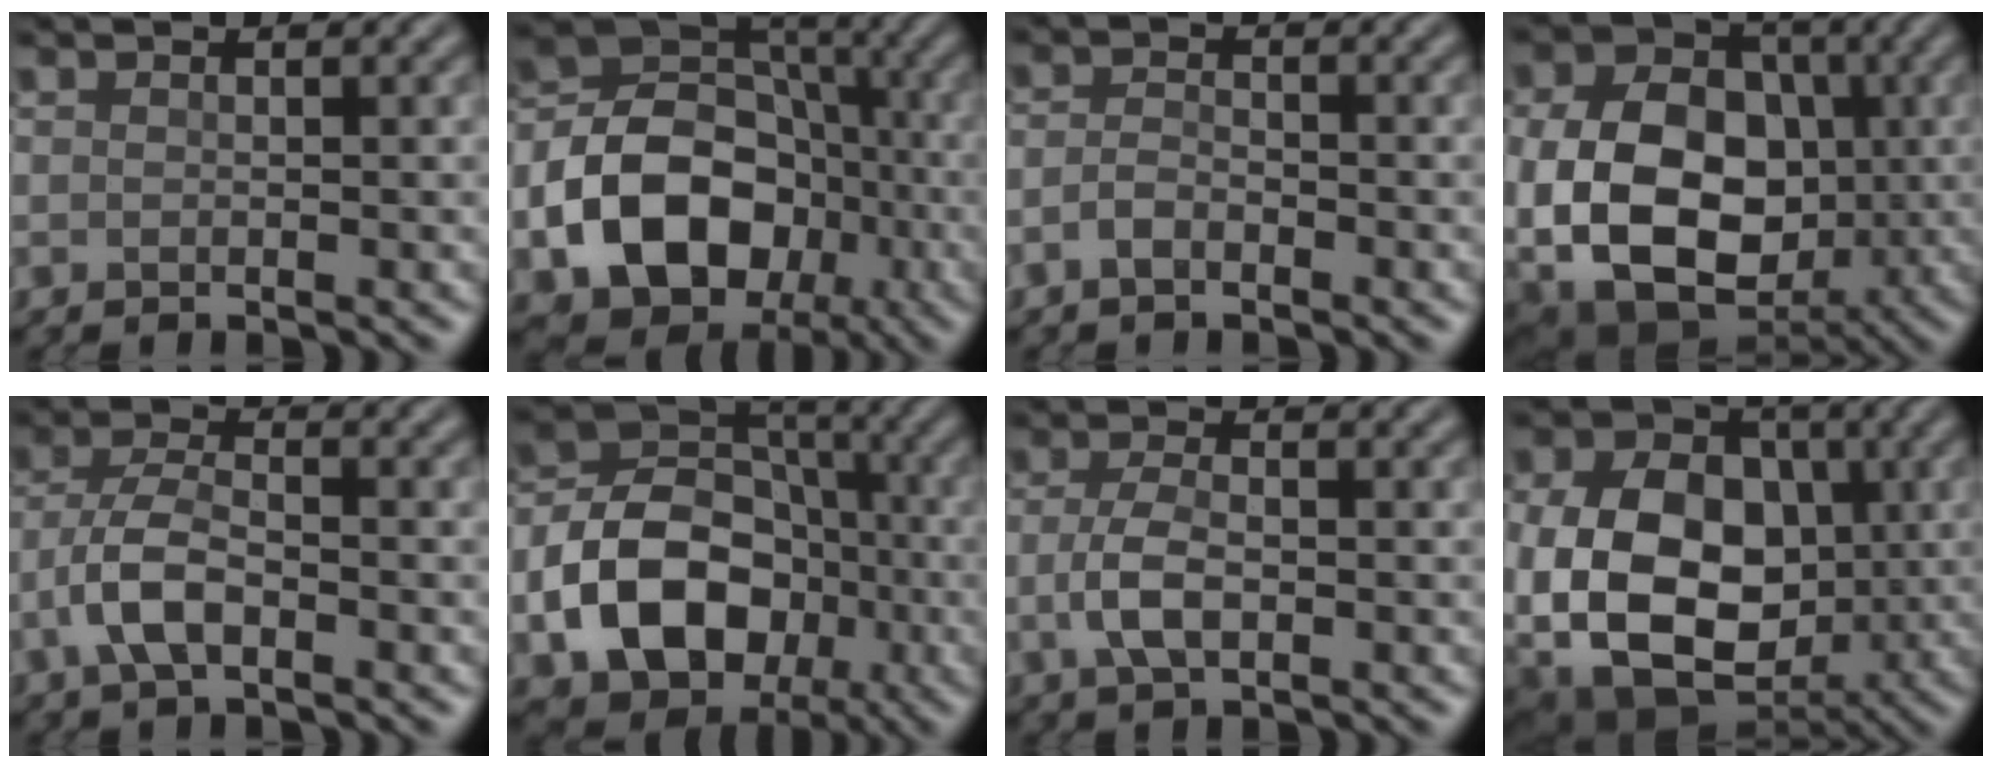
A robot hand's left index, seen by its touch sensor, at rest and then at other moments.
{"total": 12.6, "force": [-3.9, 9.6, 7.2], "torque": [-0.124, -0.007, -0.081]}
{"total": 1.7, "force": [-1.0, 0.7, 1.1], "torque": [-0.026, 0.002, -0.026]}
{"total": 16.5, "force": [-1.8, 12.7, 10.4], "torque": [-0.189, -0.007, -0.041]}
{"total": 4.5, "force": [-1.8, 2.0, 3.6], "torque": [-0.077, 0.005, -0.043]}
{"total": 10.9, "force": [-3.4, 8.1, 6.6], "torque": [-0.116, 0.000, -0.068]}
{"total": 3.5, "force": [-0.7, 1.7, 3.0], "torque": [-0.065, -0.003, -0.016]}
{"total": 18.1, "force": [-1.5, 14.1, 11.3], "torque": [-0.227, -0.012, -0.037]}